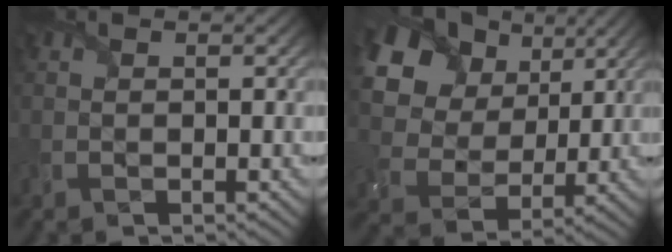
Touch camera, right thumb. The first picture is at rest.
{"total": 17.0, "force": [7.8, 11.7, 9.6], "torque": [-0.244, 0.051, 0.145]}